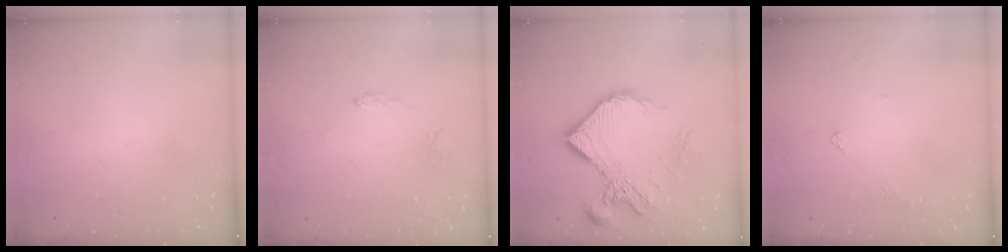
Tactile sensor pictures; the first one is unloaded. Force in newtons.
{"total": 1.9, "press": 1.9, "slide": 0.2}
{"total": 17.7, "press": 17.6, "slide": 1.6}
{"total": 3.7, "press": 3.7, "slide": 0.8}